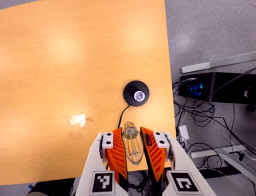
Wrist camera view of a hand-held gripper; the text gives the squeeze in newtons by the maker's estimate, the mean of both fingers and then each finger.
{"total": 20.9, "left": 22.5, "right": 19.4}